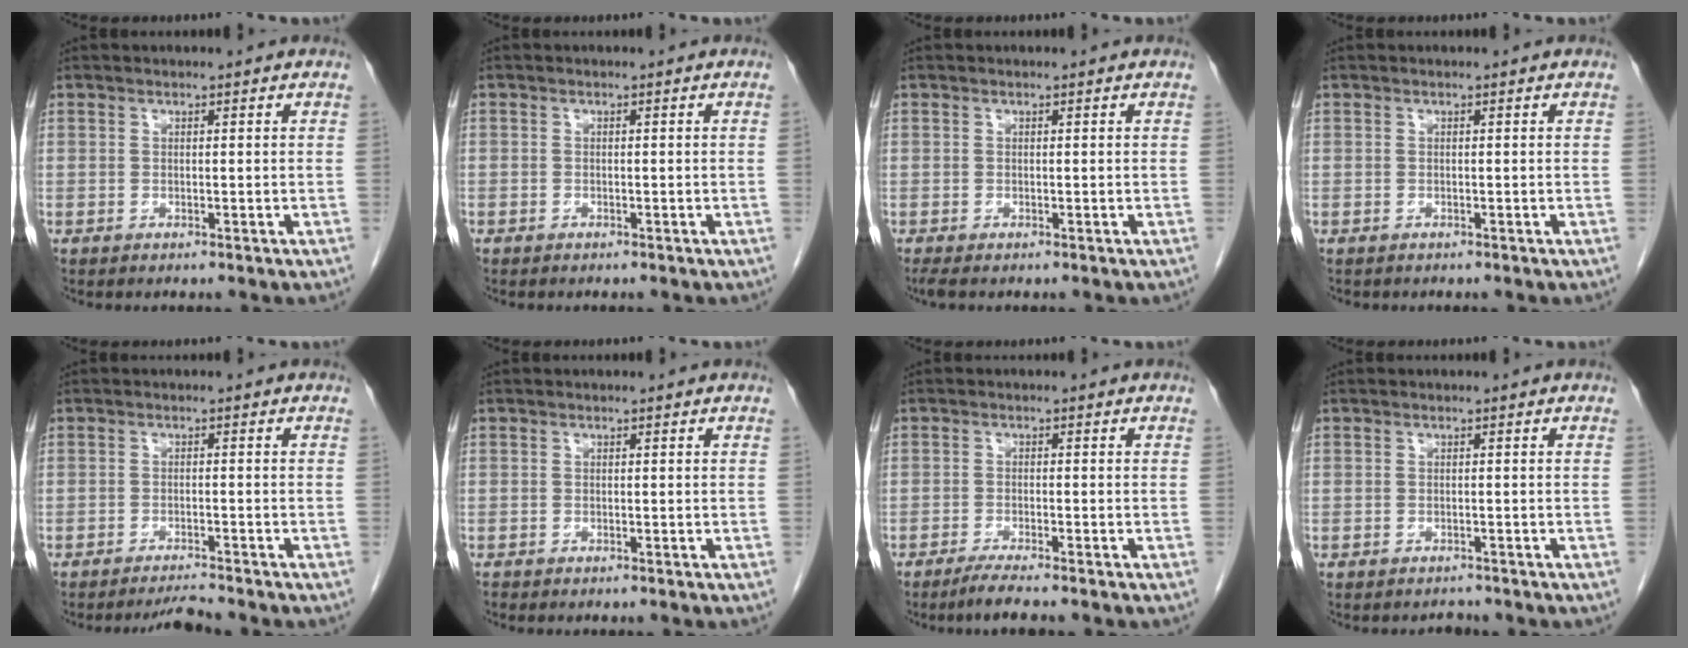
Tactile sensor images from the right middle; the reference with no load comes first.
{"total": 0.0}
{"total": 0.8, "force": [-0.7, 0.0, 0.4], "torque": [-0.010, -0.005, -0.012]}
{"total": 0.0}
{"total": 2.3, "force": [-2.3, -0.6, 0.2], "torque": [-0.006, -0.015, -0.036]}
{"total": 0.0}
{"total": 3.4, "force": [-2.8, -0.3, 1.9], "torque": [-0.039, -0.008, -0.052]}
{"total": 0.9, "force": [-0.9, 0.3, -0.2], "torque": [0.001, -0.003, -0.012]}